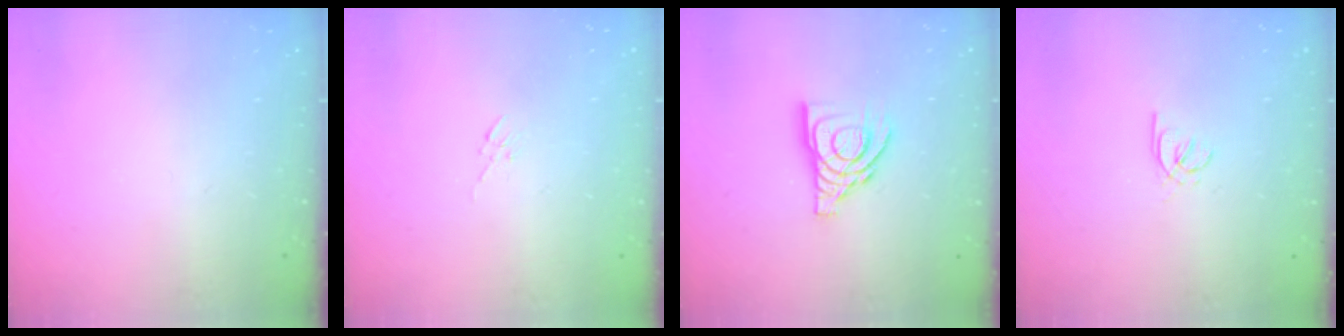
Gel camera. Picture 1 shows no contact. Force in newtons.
{"total": 2.7, "press": 2.7, "slide": 0.5}
{"total": 12.4, "press": 12.3, "slide": 1.3}
{"total": 1.8, "press": 1.8, "slide": 0.5}